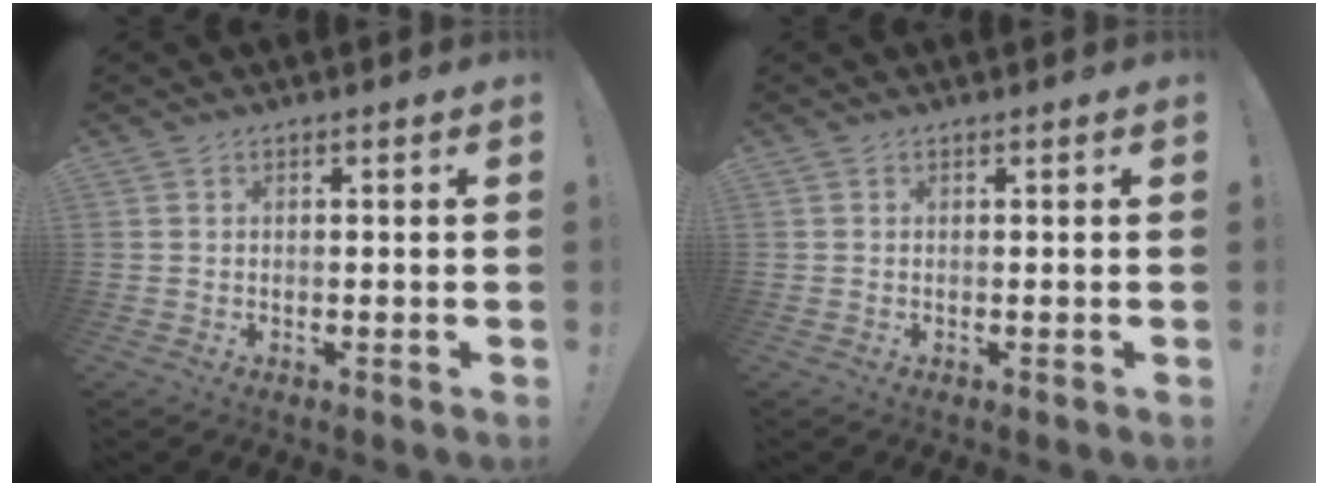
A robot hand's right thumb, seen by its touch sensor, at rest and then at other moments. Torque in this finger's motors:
{"motor_torque": [0.00, 0.00, 0.02, 0.00, 0.00]}